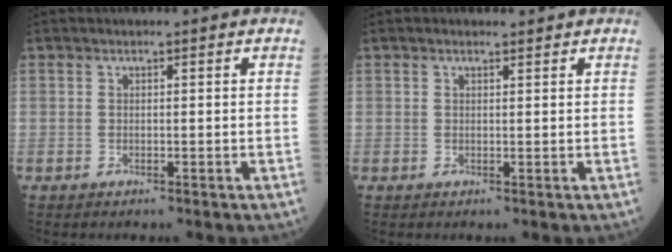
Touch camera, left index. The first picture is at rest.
{"total": 0.9, "force": [0.7, 0.4, 0.3], "torque": [-0.012, 0.007, 0.010]}